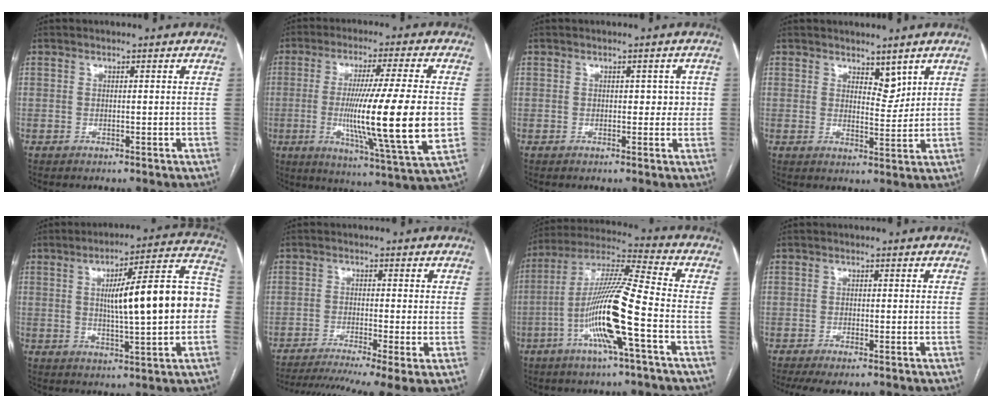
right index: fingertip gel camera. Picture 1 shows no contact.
{"total": 19.2, "force": [-1.5, -0.4, 19.1], "torque": [-0.314, -0.025, -0.029]}
{"total": 2.7, "force": [0.2, 1.8, 2.0], "torque": [-0.016, 0.013, 0.002]}
{"total": 3.4, "force": [2.4, 1.5, 1.8], "torque": [-0.025, -0.009, 0.045]}
{"total": 17.1, "force": [0.4, 2.3, 17.0], "torque": [-0.239, 0.041, 0.007]}
{"total": 12.8, "force": [-9.1, 0.4, 9.0], "torque": [-0.140, -0.018, -0.144]}
{"total": 15.3, "force": [-4.8, 0.0, 14.5], "torque": [-0.286, 0.001, -0.097]}
{"total": 3.2, "force": [-2.3, 0.7, 2.2], "torque": [-0.037, -0.008, -0.039]}